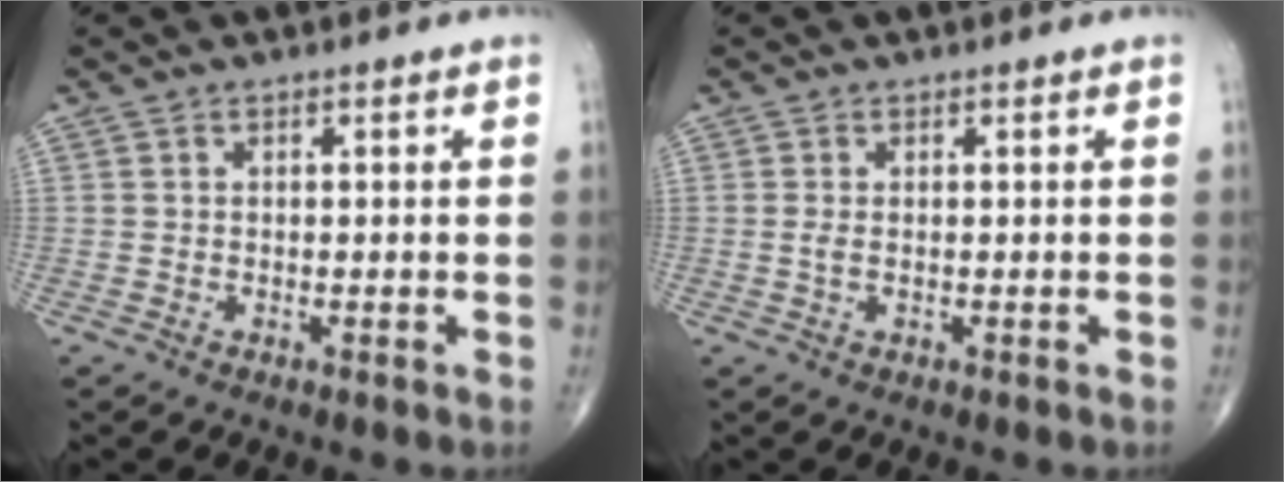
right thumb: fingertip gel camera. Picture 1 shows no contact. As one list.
[{"total": 1.2, "force": [0.0, 0.5, 1.1], "torque": [-0.030, -0.003, 0.003]}]